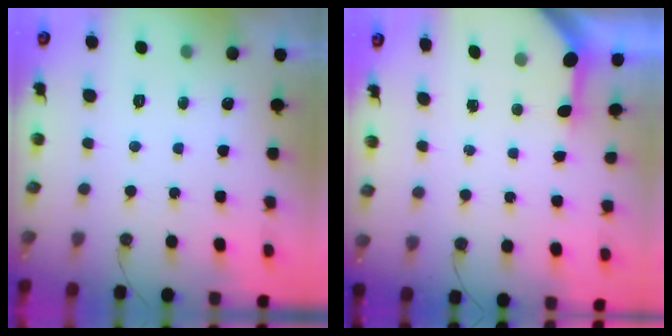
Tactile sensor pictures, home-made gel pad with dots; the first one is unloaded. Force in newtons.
{"total": 3.4, "press": 3.3, "slide": 0.4}